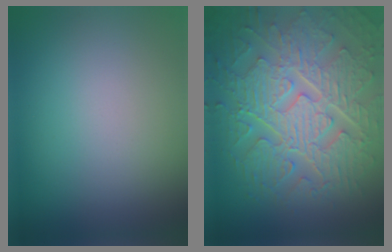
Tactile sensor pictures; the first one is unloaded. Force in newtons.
{"total": 10.4, "press": 7.1, "slide": 7.5}